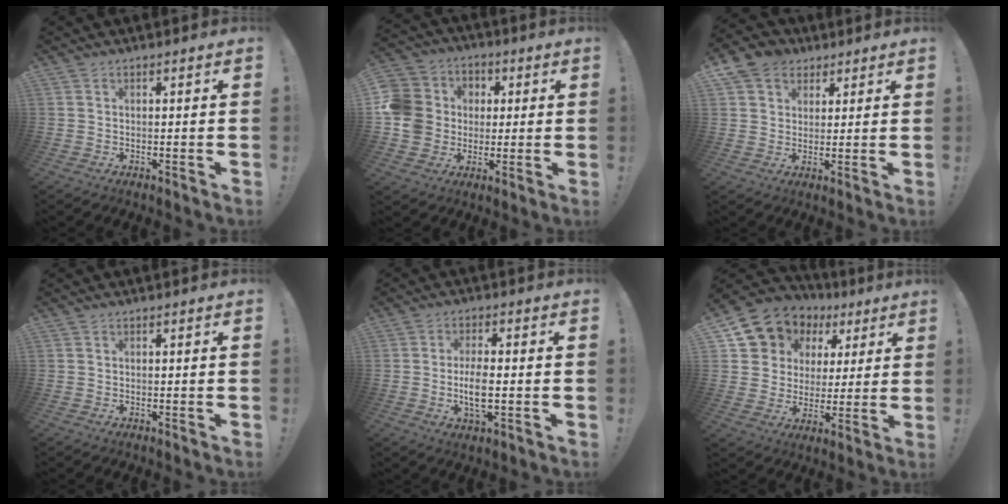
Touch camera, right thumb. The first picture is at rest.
{"total": 13.6, "force": [-0.3, 12.5, 5.3], "torque": [-0.095, 0.010, 0.000]}
{"total": 8.1, "force": [4.0, 6.7, 2.3], "torque": [-0.044, -0.014, 0.084]}
{"total": 0.0}
{"total": 7.3, "force": [-1.1, 2.5, 6.8], "torque": [-0.137, -0.007, -0.023]}
{"total": 11.0, "force": [5.7, 8.9, 2.8], "torque": [-0.048, -0.041, 0.119]}